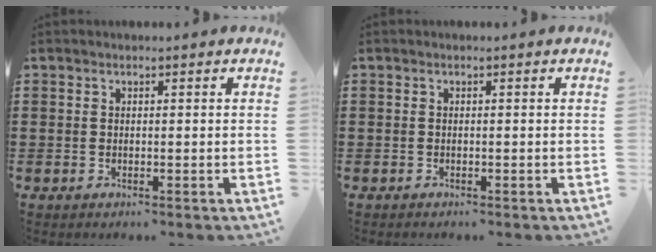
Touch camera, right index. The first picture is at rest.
{"total": 0.0}